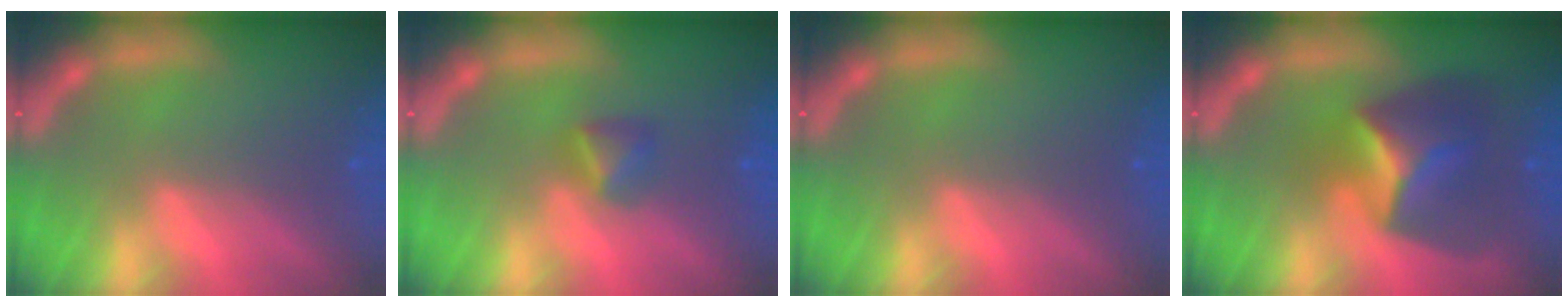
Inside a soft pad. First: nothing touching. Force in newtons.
{"total": 1.9}
{"total": 0.0}
{"total": 6.9}